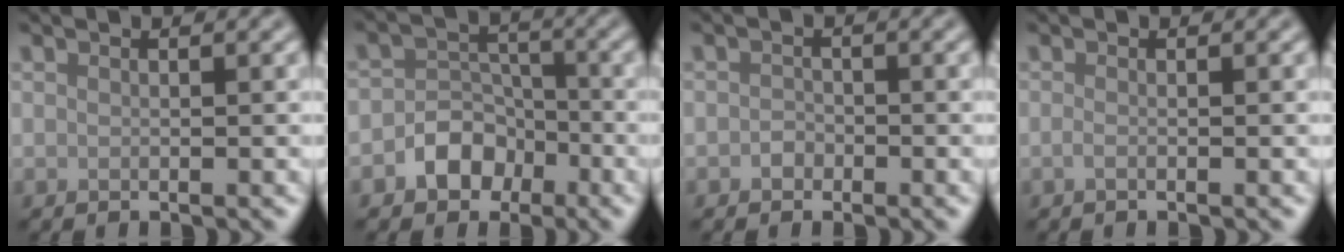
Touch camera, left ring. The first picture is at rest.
{"total": 3.9, "force": [-2.0, 3.0, 1.5], "torque": [-0.017, 0.005, -0.035]}
{"total": 1.0, "force": [-0.4, 0.8, 0.2], "torque": [-0.001, -0.002, -0.010]}
{"total": 0.6, "force": [-0.2, 0.2, 0.6], "torque": [-0.012, -0.002, -0.006]}